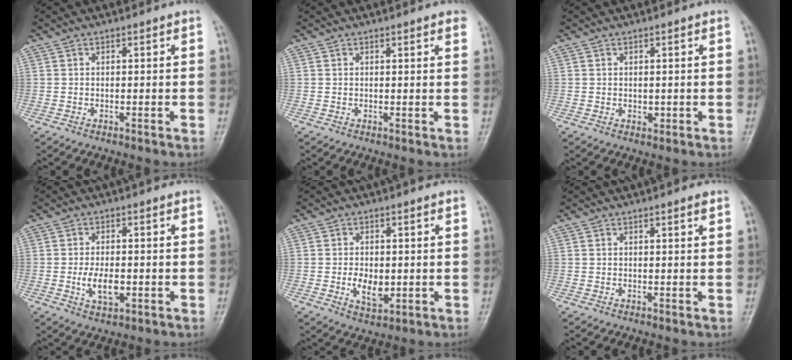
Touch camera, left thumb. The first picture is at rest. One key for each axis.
{"total": 2.2, "fx": 1.6, "fy": 0.4, "fz": 1.5, "tx": -0.012, "ty": 0.000, "tz": 0.015}
{"total": 1.0, "fx": 0.1, "fy": 0.8, "fz": 0.7, "tx": -0.007, "ty": -0.001, "tz": 0.005}
{"total": 5.4, "fx": -1.1, "fy": 2.9, "fz": 4.5, "tx": -0.080, "ty": -0.003, "tz": -0.016}
{"total": 5.5, "fx": -0.6, "fy": 3.4, "fz": 4.3, "tx": -0.065, "ty": -0.007, "tz": -0.006}
{"total": 0.9, "fx": 0.6, "fy": 0.0, "fz": 0.7, "tx": -0.010, "ty": -0.003, "tz": 0.008}